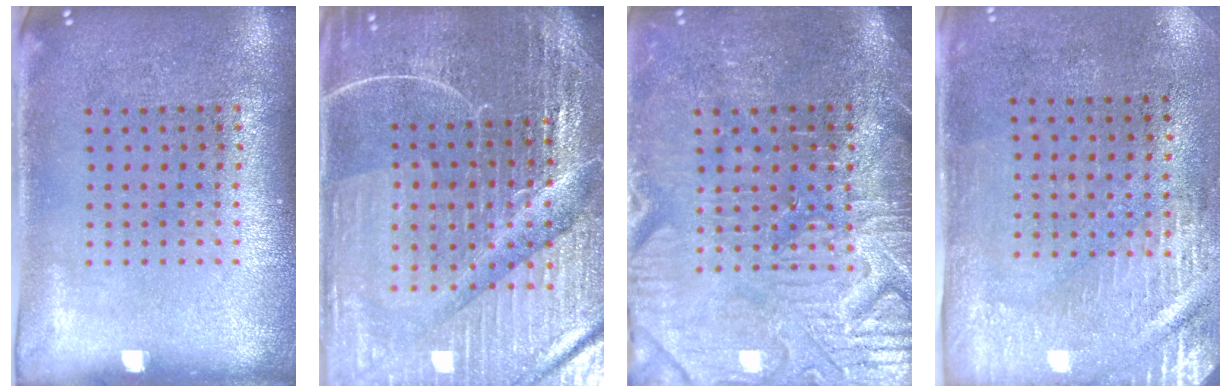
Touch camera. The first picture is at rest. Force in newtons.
{"total": 5.8, "press": 5.3, "slide": 2.4}
{"total": 4.0, "press": 3.8, "slide": 1.3}
{"total": 2.9, "press": 2.5, "slide": 1.5}